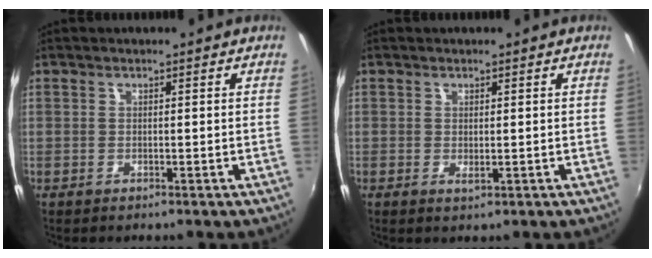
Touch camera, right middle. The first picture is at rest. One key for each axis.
{"total": 1.0, "fx": 0.0, "fy": 0.3, "fz": 0.9, "tx": -0.015, "ty": -0.001, "tz": 0.002}